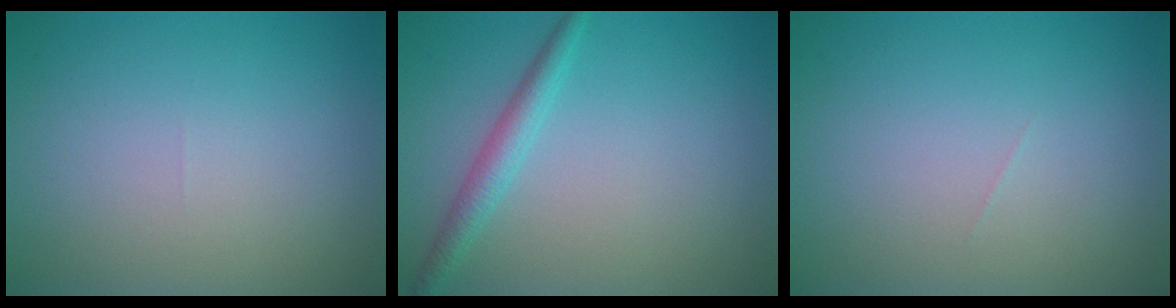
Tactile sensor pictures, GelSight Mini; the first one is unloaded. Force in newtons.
{"total": 2.2, "press": 2.2, "slide": 0.0}
{"total": 0.0}